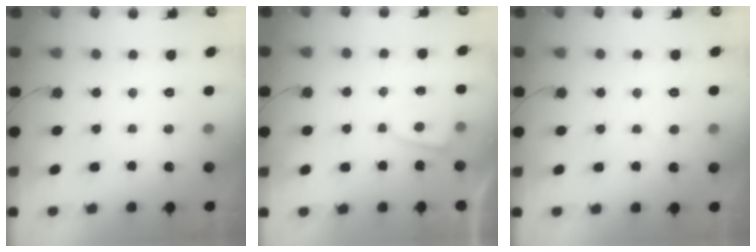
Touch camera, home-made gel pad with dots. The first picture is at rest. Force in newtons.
{"total": 2.3, "press": 2.3, "slide": 0.3}
{"total": 2.6, "press": 2.6, "slide": 0.2}